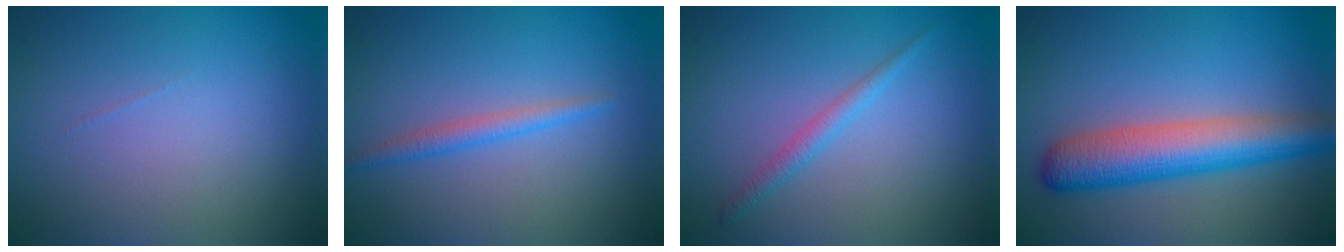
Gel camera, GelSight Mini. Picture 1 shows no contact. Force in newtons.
{"total": 1.6, "press": 1.6, "slide": 0.0}
{"total": 1.4, "press": 1.4, "slide": 0.1}
{"total": 6.3, "press": 6.3, "slide": 0.2}